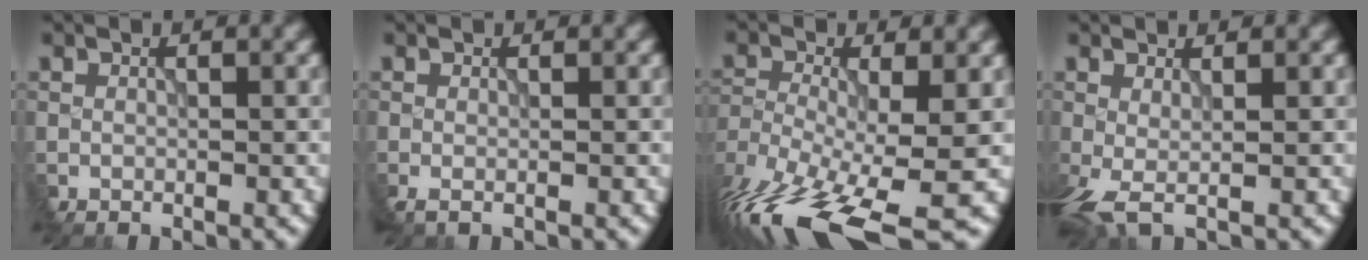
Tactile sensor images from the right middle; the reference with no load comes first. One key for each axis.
{"total": 0.7, "fx": -0.2, "fy": 0.0, "fz": 0.7, "tx": -0.009, "ty": -0.002, "tz": -0.004}
{"total": 12.4, "fx": -8.2, "fy": 3.9, "fz": 8.5, "tx": -0.178, "ty": -0.028, "tz": -0.127}
{"total": 2.3, "fx": 0.1, "fy": 0.5, "fz": 2.3, "tx": -0.049, "ty": 0.003, "tz": -0.003}